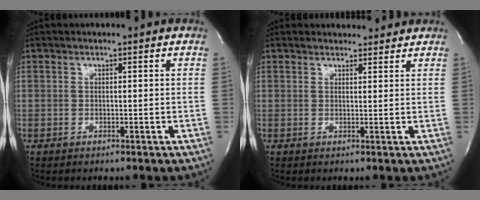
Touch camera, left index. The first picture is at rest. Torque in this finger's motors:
{"motor_torque": [0.93, -1.19, 0.12, 0.03]}